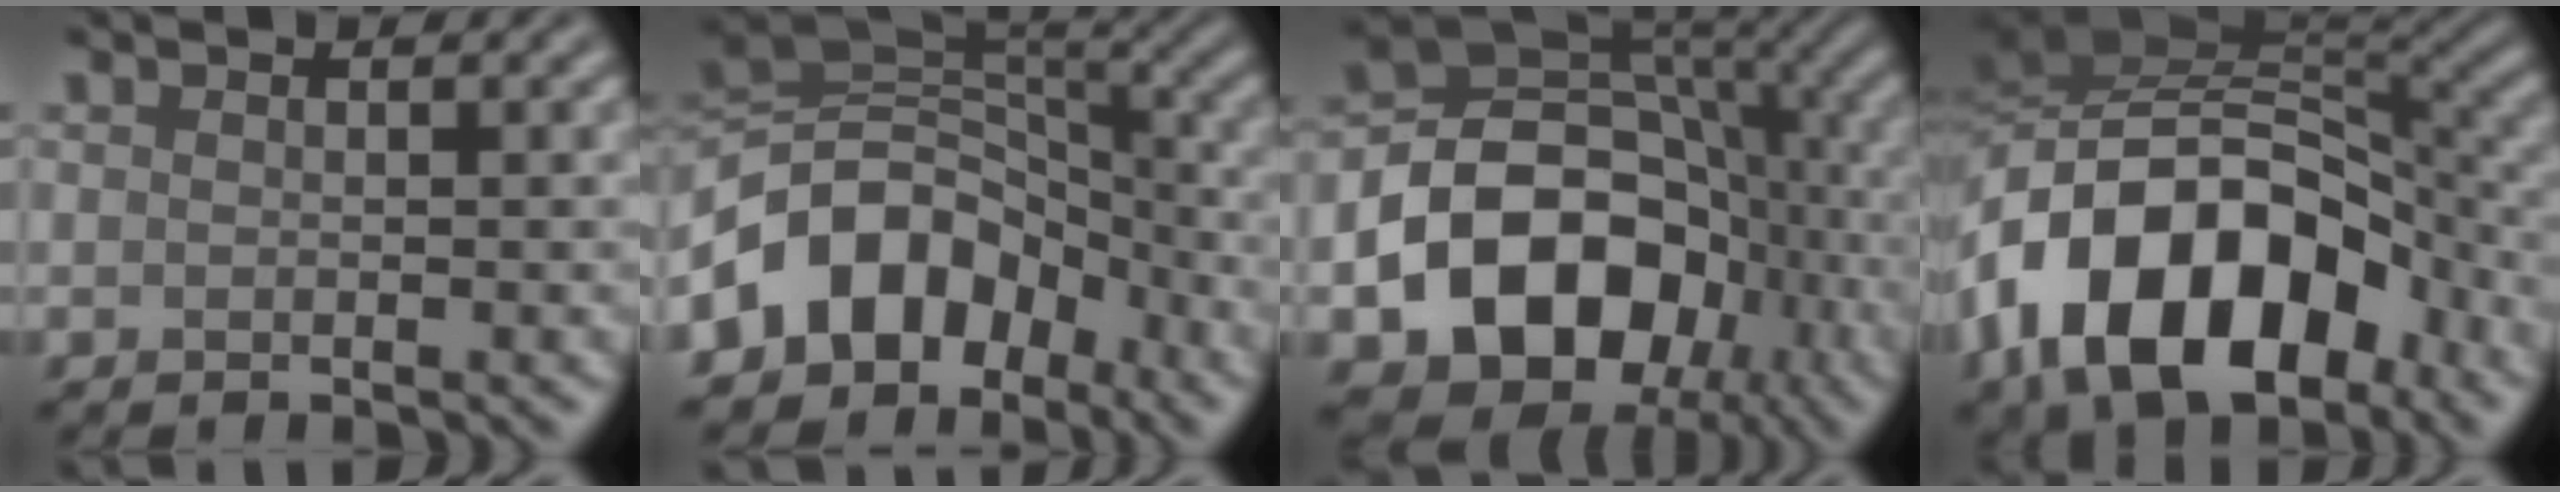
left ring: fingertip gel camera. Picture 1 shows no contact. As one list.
[{"total": 8.9, "force": [-4.7, 6.3, 4.2], "torque": [-0.050, 0.015, -0.104]}, {"total": 13.3, "force": [-4.5, 10.0, 7.6], "torque": [-0.122, -0.009, -0.081]}, {"total": 14.2, "force": [-6.0, 8.6, 9.6], "torque": [-0.168, 0.016, -0.119]}]